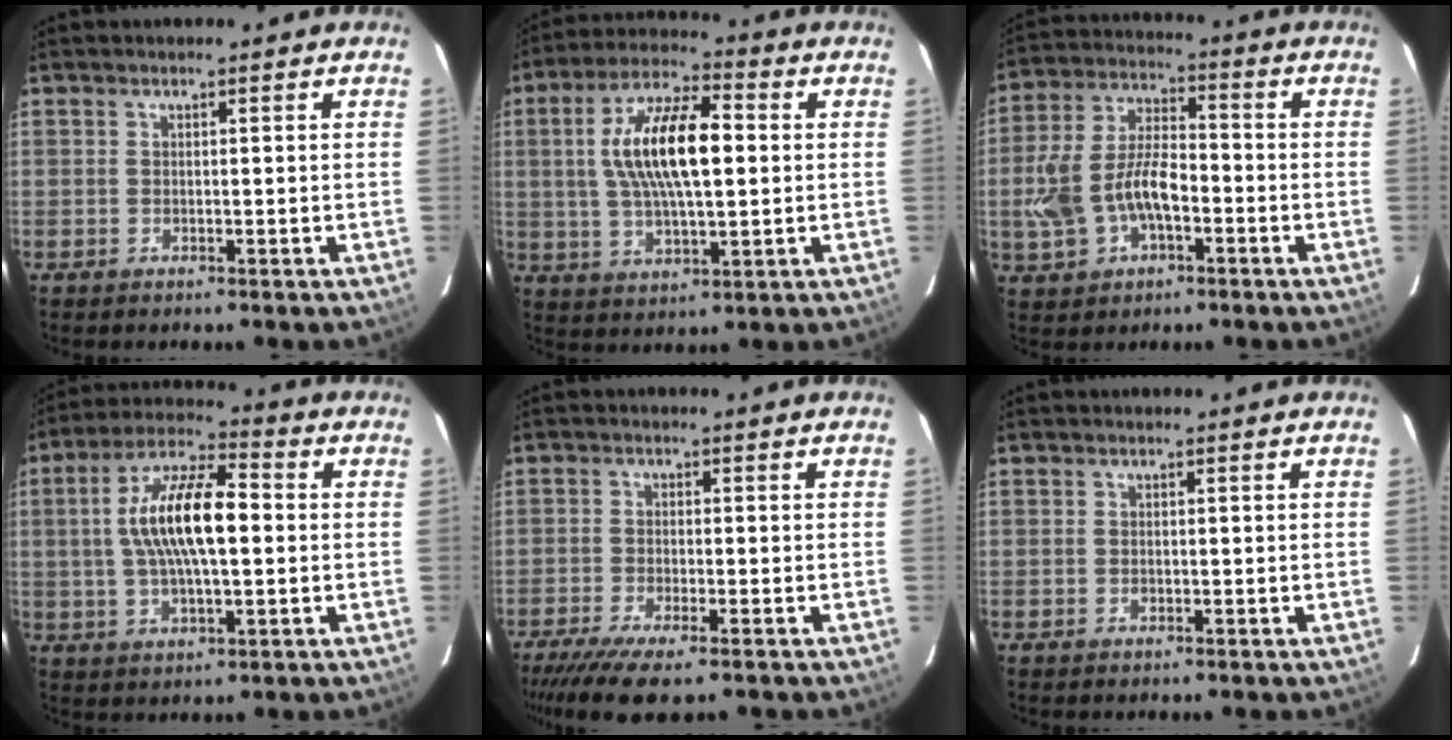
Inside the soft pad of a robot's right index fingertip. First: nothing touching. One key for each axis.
{"total": 15.0, "fx": 1.8, "fy": 5.4, "fz": 13.9, "tx": -0.261, "ty": 0.015, "tz": 0.031}
{"total": 13.4, "fx": -3.7, "fy": 7.5, "fz": 10.5, "tx": -0.229, "ty": 0.012, "tz": -0.062}
{"total": 14.2, "fx": 0.8, "fy": 4.9, "fz": 13.3, "tx": -0.251, "ty": 0.017, "tz": 0.011}
{"total": 9.1, "fx": -6.8, "fy": 1.4, "fz": 5.8, "tx": -0.133, "ty": -0.038, "tz": -0.121}
{"total": 0.6, "fx": -0.2, "fy": 0.5, "fz": 0.2, "tx": -0.002, "ty": 0.000, "tz": -0.003}